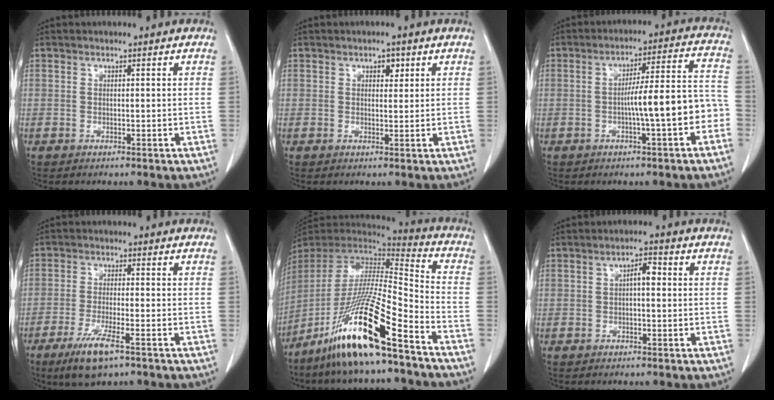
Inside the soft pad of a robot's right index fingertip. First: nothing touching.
{"total": 1.8, "force": [0.9, 1.0, 1.1], "torque": [-0.013, 0.000, 0.012]}
{"total": 10.1, "force": [-3.0, 1.0, 9.6], "torque": [-0.138, 0.035, -0.042]}
{"total": 7.2, "force": [-4.3, 0.9, 5.7], "torque": [-0.115, -0.017, -0.075]}
{"total": 20.1, "force": [-13.1, 0.7, 15.2], "torque": [-0.311, -0.039, -0.248]}
{"total": 2.6, "force": [0.1, 0.9, 2.5], "torque": [-0.039, 0.009, 0.000]}